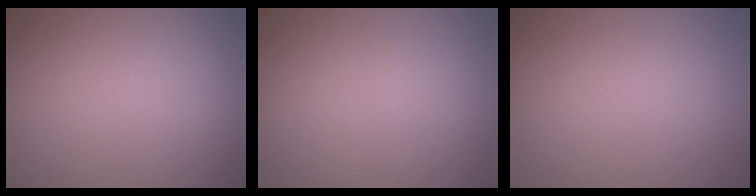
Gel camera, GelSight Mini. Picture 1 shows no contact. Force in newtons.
{"total": 0.0}
{"total": 0.0}